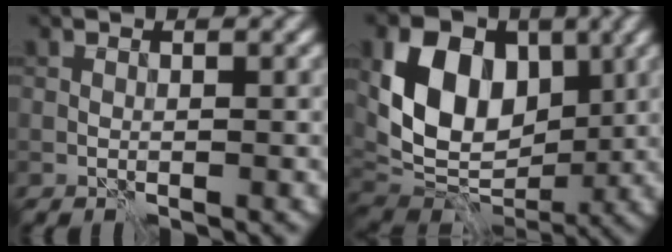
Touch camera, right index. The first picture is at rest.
{"total": 11.1, "force": [2.0, 7.9, 7.5], "torque": [-0.132, 0.000, 0.029]}